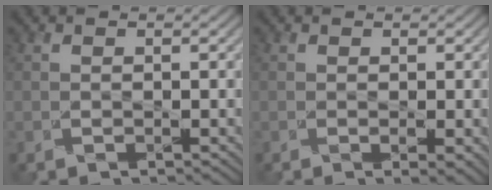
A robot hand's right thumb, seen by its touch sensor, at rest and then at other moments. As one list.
[{"total": 1.6, "force": [-0.1, 0.2, 1.5], "torque": [-0.028, -0.009, -0.002]}]